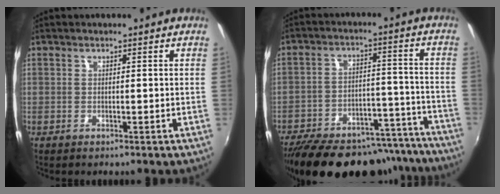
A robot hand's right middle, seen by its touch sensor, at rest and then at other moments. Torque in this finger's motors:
{"motor_torque": [1.14, -1.00, 0.72, 0.21]}